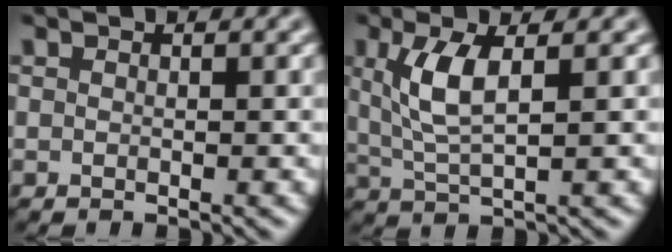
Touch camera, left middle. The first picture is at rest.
{"total": 4.3, "force": [1.3, 1.4, 3.9], "torque": [-0.088, 0.000, 0.027]}